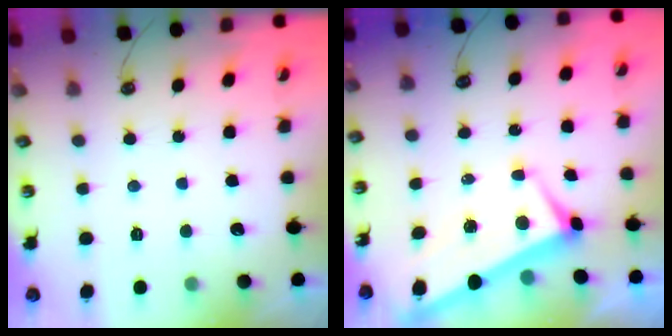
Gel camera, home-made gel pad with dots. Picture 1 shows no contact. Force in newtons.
{"total": 2.7, "press": 2.5, "slide": 0.9}